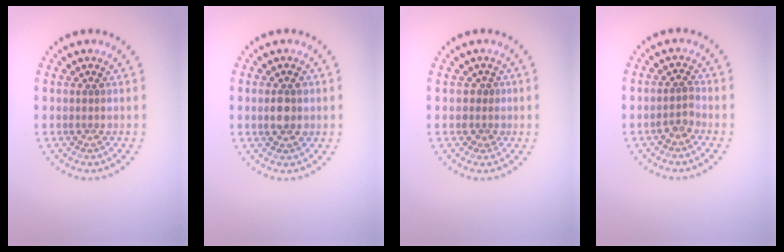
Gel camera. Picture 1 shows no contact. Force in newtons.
{"total": 1.9, "press": 1.9, "slide": 0.3}
{"total": 1.5, "press": 1.1, "slide": 1.0}
{"total": 1.3, "press": 1.0, "slide": 0.9}